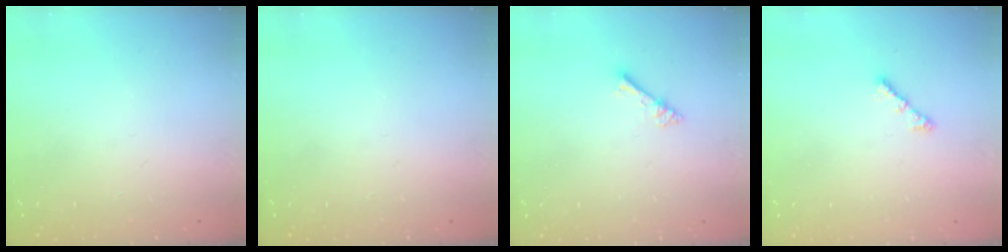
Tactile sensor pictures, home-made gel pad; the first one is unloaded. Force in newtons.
{"total": 0.0}
{"total": 2.7, "press": 2.7, "slide": 0.2}
{"total": 3.0, "press": 2.9, "slide": 0.6}